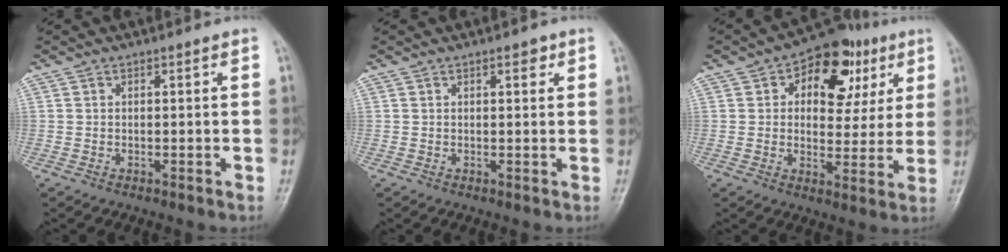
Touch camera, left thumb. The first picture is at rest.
{"total": 1.8, "force": [1.0, 0.8, 1.3], "torque": [-0.010, -0.002, 0.012]}
{"total": 15.5, "force": [6.1, 9.7, 10.4], "torque": [-0.084, 0.003, 0.085]}